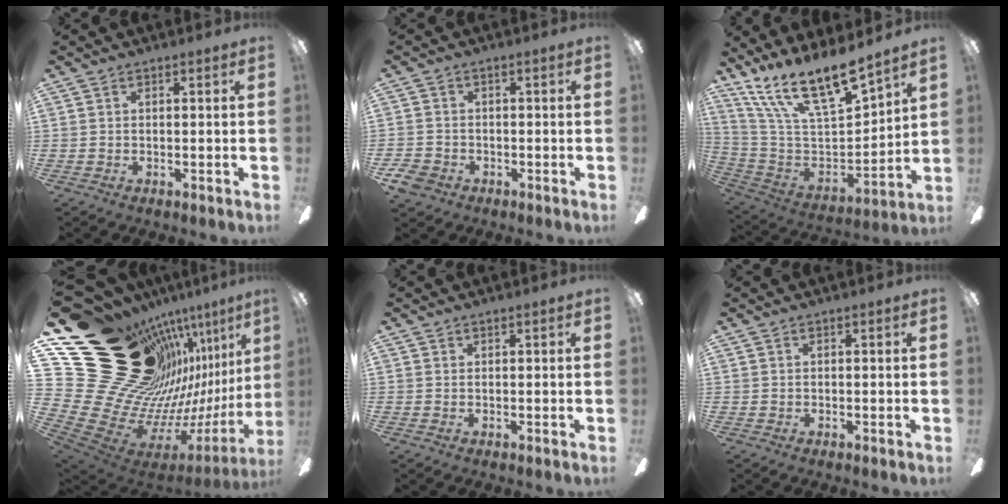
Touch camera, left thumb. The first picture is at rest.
{"total": 4.1, "force": [-2.1, 3.3, 1.3], "torque": [-0.040, 0.007, -0.042]}
{"total": 17.5, "force": [13.8, 4.3, 9.9], "torque": [-0.203, -0.111, 0.241]}
{"total": 32.3, "force": [17.9, 19.5, 18.4], "torque": [-0.263, -0.200, 0.424]}
{"total": 0.0}
{"total": 0.0}